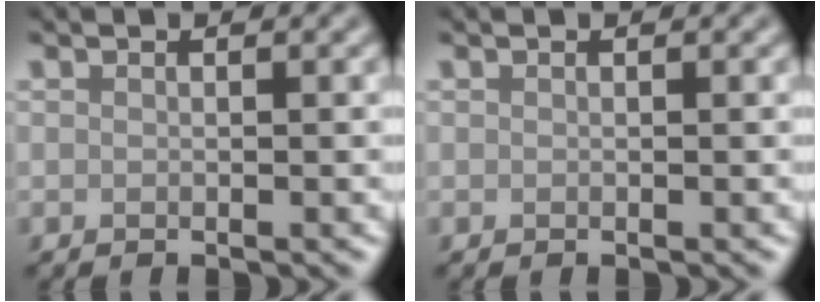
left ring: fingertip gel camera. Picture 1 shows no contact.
{"total": 0.0}